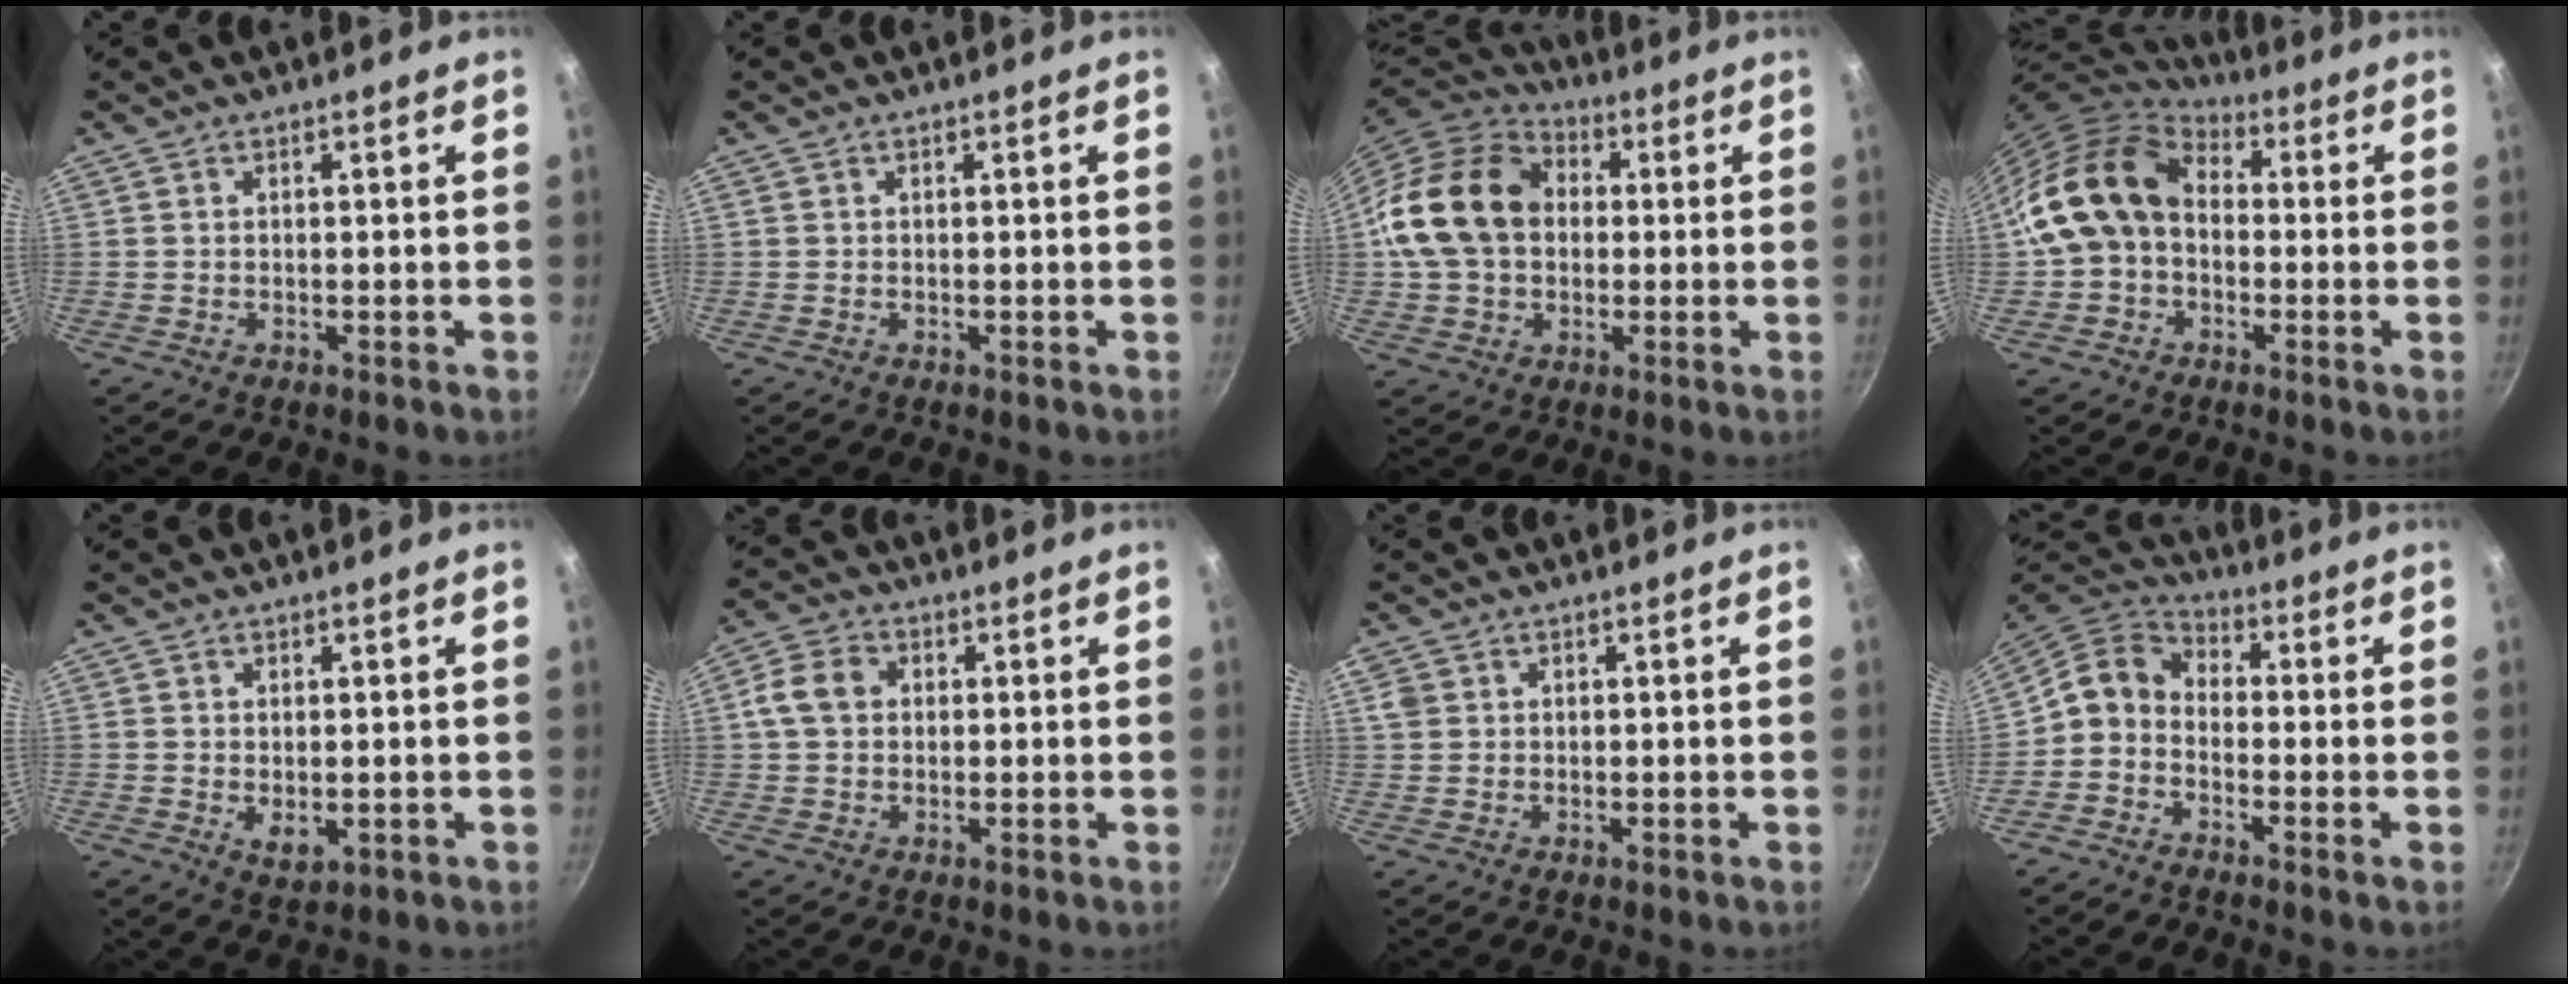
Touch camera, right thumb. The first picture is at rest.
{"total": 0.0}
{"total": 18.6, "force": [1.8, 14.3, 11.8], "torque": [-0.200, 0.031, 0.023]}
{"total": 14.1, "force": [0.8, 10.8, 9.1], "torque": [-0.138, 0.031, 0.001]}
{"total": 3.2, "force": [-0.1, 2.0, 2.5], "torque": [-0.040, -0.012, 0.002]}
{"total": 6.6, "force": [1.0, 5.3, 3.8], "torque": [-0.056, 0.012, 0.004]}
{"total": 2.3, "force": [0.8, 1.9, 1.0], "torque": [-0.017, 0.002, 0.016]}
{"total": 7.6, "force": [-2.0, 5.8, 4.5], "torque": [-0.080, 0.043, -0.064]}